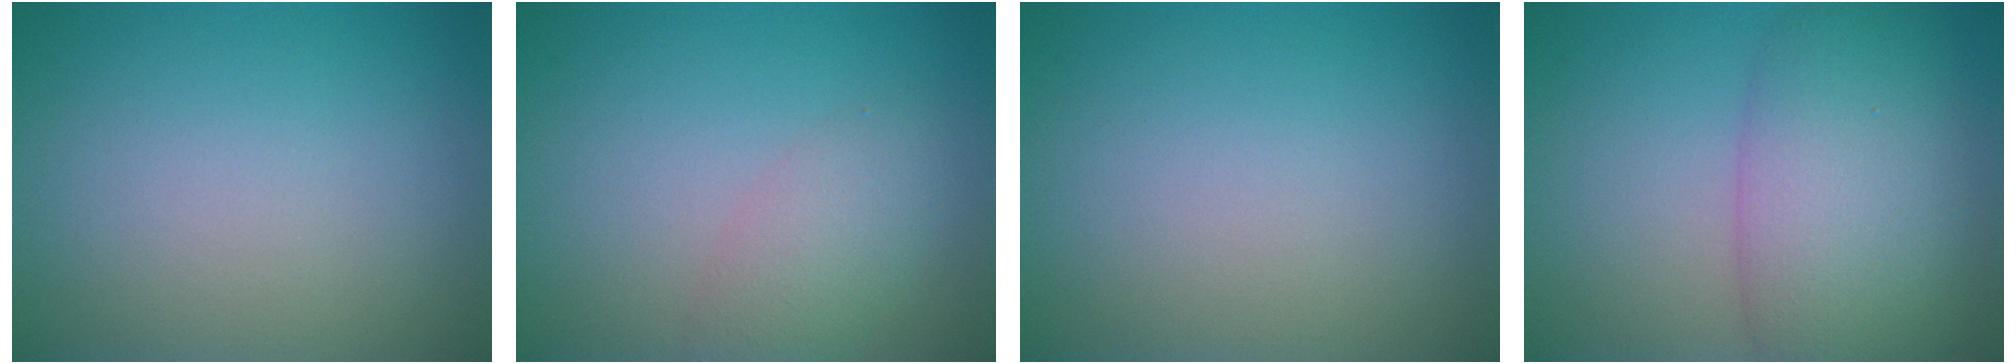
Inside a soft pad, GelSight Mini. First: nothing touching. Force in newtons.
{"total": 2.6, "press": 2.6, "slide": 0.1}
{"total": 0.0}
{"total": 8.1, "press": 8.1, "slide": 0.2}